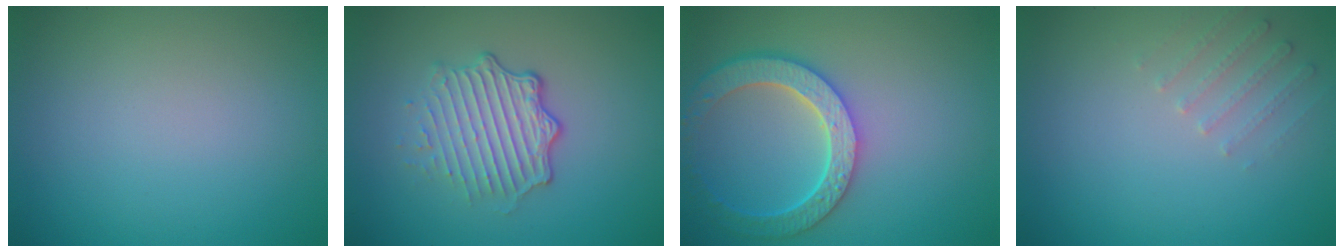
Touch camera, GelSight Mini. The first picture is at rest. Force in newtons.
{"total": 4.6, "press": 3.3, "slide": 3.3}
{"total": 5.7, "press": 4.6, "slide": 3.4}
{"total": 1.6, "press": 1.6, "slide": 0.4}